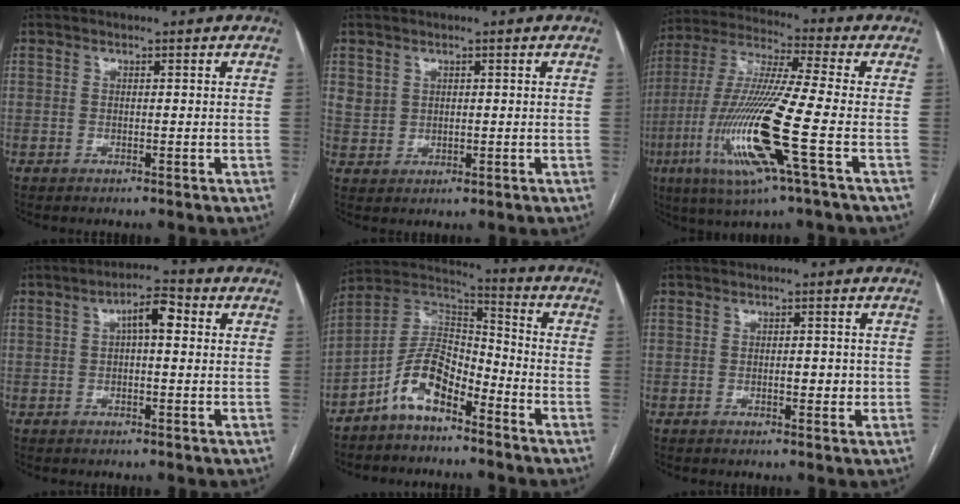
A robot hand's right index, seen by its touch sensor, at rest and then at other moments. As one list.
[{"total": 3.0, "force": [1.5, 2.5, 0.6], "torque": [-0.008, -0.001, 0.034]}, {"total": 17.3, "force": [-5.5, -0.2, 16.4], "torque": [-0.348, -0.019, -0.111]}, {"total": 4.9, "force": [1.0, 1.5, 4.5], "torque": [-0.076, 0.022, 0.014]}, {"total": 9.9, "force": [-6.0, 4.3, 6.7], "torque": [-0.138, 0.029, -0.117]}, {"total": 2.1, "force": [-0.1, 1.0, 1.8], "torque": [-0.024, 0.000, 0.001]}]